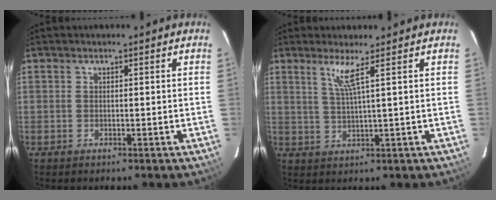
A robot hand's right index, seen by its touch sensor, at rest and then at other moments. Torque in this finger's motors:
{"motor_torque": [0.14, 0.05, 0.16, 0.06]}